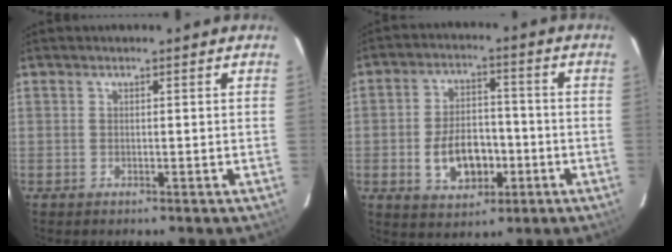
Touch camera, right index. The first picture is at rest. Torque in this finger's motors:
{"motor_torque": [0.99, -0.85, 0.57, 0.10]}